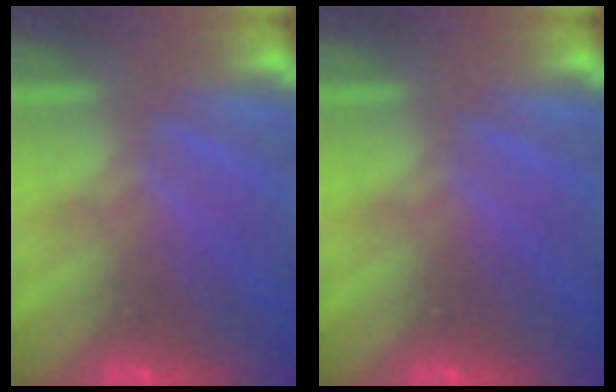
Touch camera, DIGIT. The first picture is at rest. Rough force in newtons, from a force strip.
{"total": 0.0}